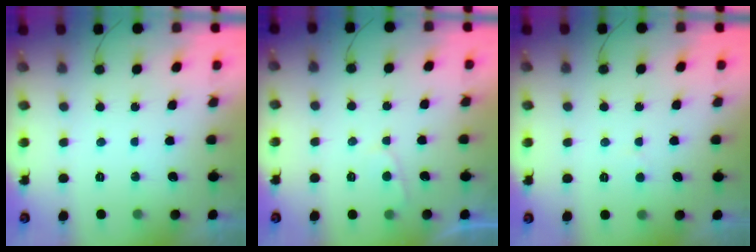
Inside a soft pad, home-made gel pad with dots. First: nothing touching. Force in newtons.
{"total": 2.9, "press": 2.9, "slide": 0.4}
{"total": 2.7, "press": 2.7, "slide": 0.2}